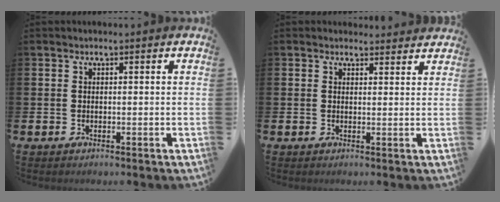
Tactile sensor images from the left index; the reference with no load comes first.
{"total": 1.8, "force": [1.8, 0.5, -0.1], "torque": [0.009, -0.008, 0.031]}